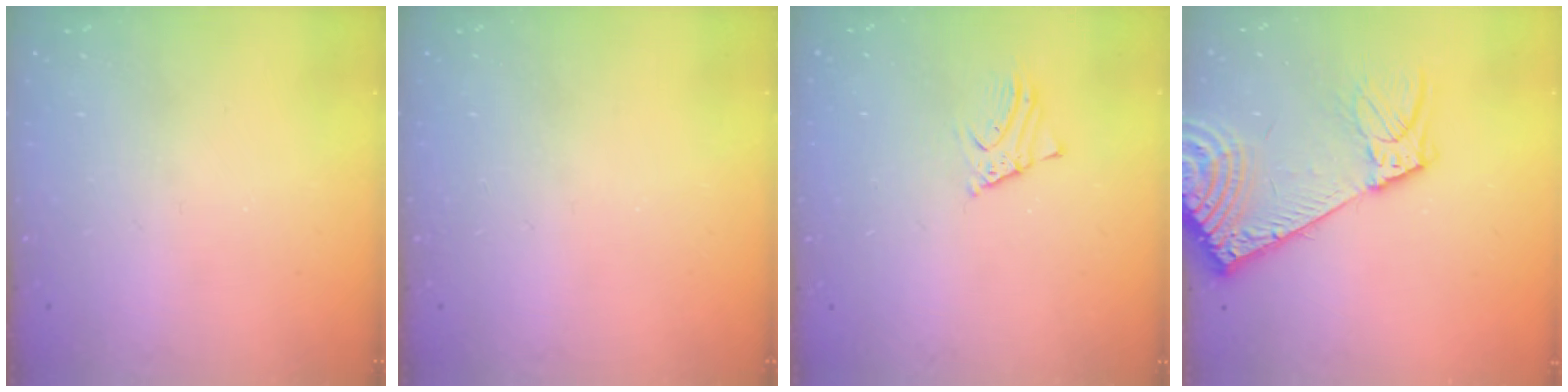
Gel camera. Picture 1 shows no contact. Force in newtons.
{"total": 0.0}
{"total": 2.4, "press": 2.4, "slide": 0.1}
{"total": 14.8, "press": 14.4, "slide": 3.5}